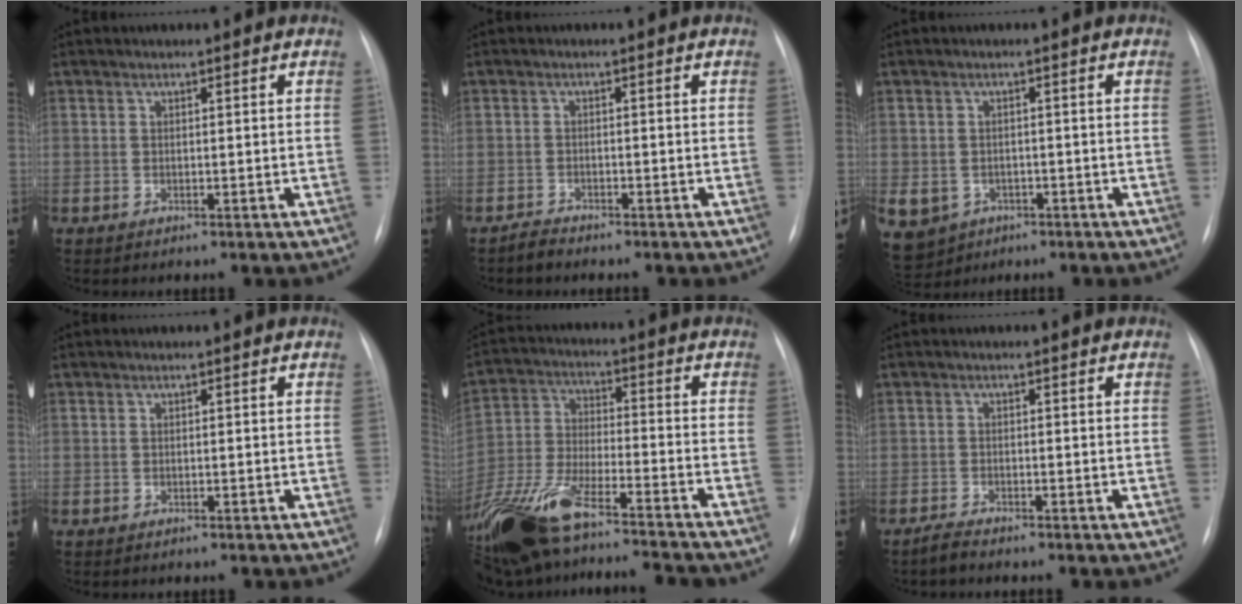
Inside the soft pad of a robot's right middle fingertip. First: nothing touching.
{"total": 1.4, "force": [-1.4, 0.2, 0.1], "torque": [-0.005, -0.003, -0.026]}
{"total": 12.8, "force": [-5.7, 10.5, 4.5], "torque": [-0.144, -0.001, -0.071]}
{"total": 1.4, "force": [-1.1, 0.7, -0.5], "torque": [-0.001, -0.001, -0.019]}
{"total": 21.2, "force": [-17.2, 2.6, 12.1], "torque": [-0.267, -0.020, -0.303]}
{"total": 1.6, "force": [-1.5, 0.0, 0.6], "torque": [-0.018, -0.004, -0.030]}